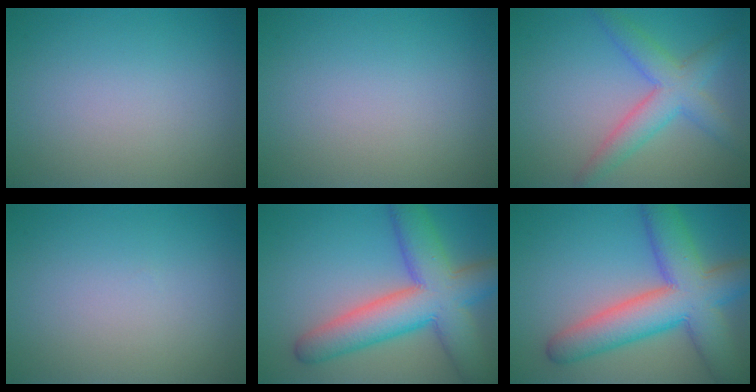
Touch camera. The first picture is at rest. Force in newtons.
{"total": 0.0}
{"total": 4.6, "press": 4.6, "slide": 0.2}
{"total": 0.0}
{"total": 9.9, "press": 9.8, "slide": 0.5}
{"total": 9.9, "press": 9.8, "slide": 0.5}